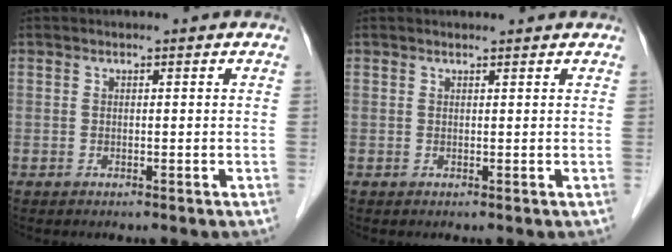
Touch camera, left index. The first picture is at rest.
{"total": 2.0, "force": [2.0, 0.1, 0.4], "torque": [-0.010, 0.008, 0.019]}